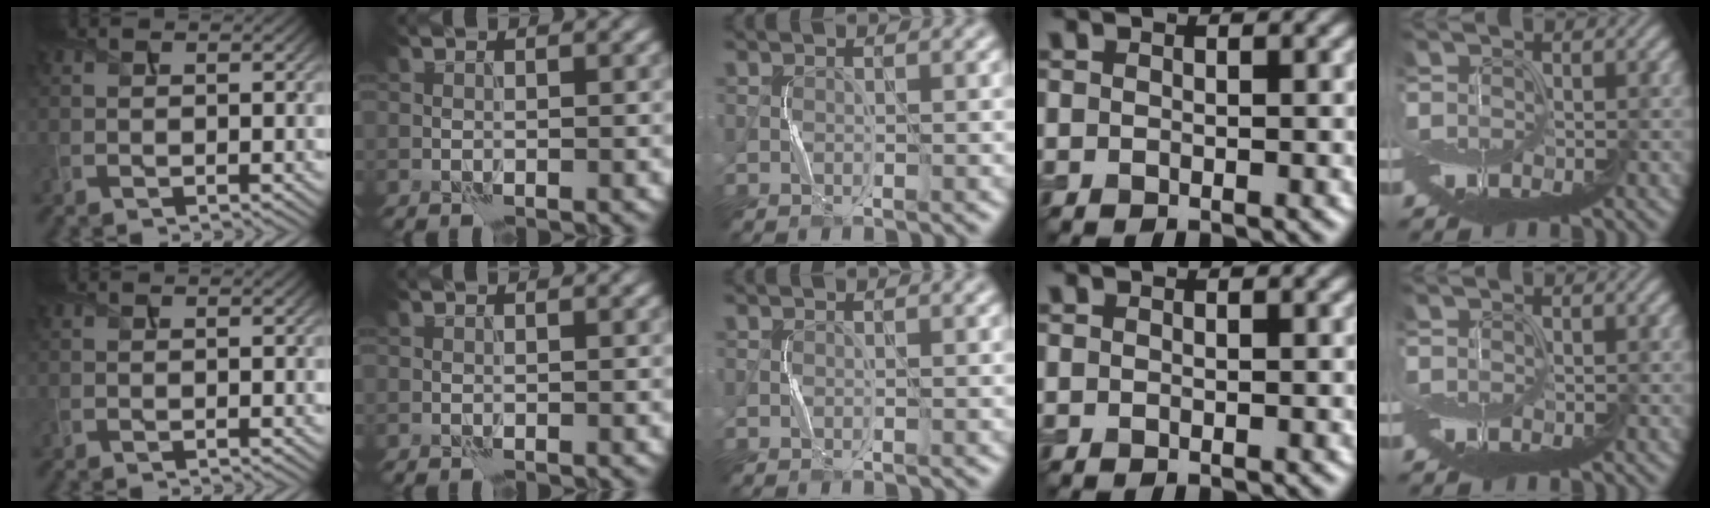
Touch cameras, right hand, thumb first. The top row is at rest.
{}